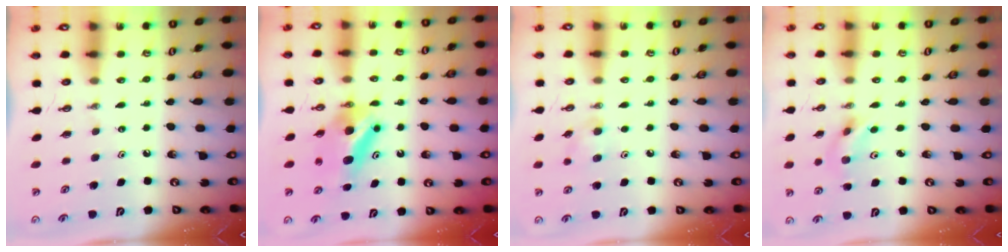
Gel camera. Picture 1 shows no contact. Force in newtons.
{"total": 6.3, "press": 6.2, "slide": 0.8}
{"total": 6.8, "press": 6.8, "slide": 0.8}
{"total": 4.4, "press": 3.8, "slide": 2.2}